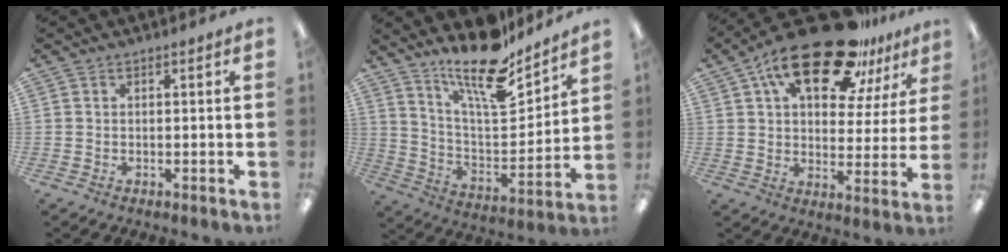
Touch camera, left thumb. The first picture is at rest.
{"total": 17.0, "force": [13.9, 4.7, 8.8], "torque": [-0.156, -0.097, 0.236]}
{"total": 22.3, "force": [14.4, 9.4, 14.1], "torque": [-0.236, -0.072, 0.244]}